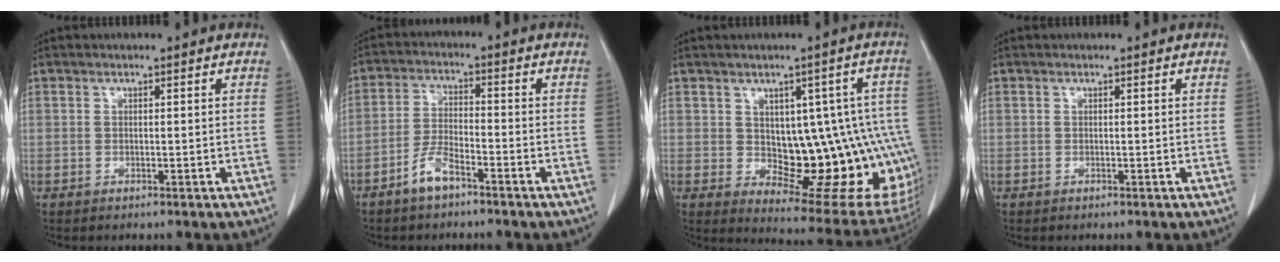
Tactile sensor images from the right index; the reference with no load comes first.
{"total": 5.0, "force": [-3.6, 1.4, 3.3], "torque": [-0.074, 0.003, -0.070]}
{"total": 16.9, "force": [-0.9, 7.4, 15.2], "torque": [-0.128, 0.022, 0.017]}
{"total": 0.0}